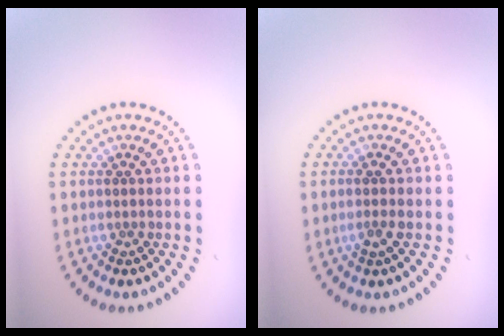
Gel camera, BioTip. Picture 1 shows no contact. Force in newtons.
{"total": 1.1, "press": 1.1, "slide": 0.4}